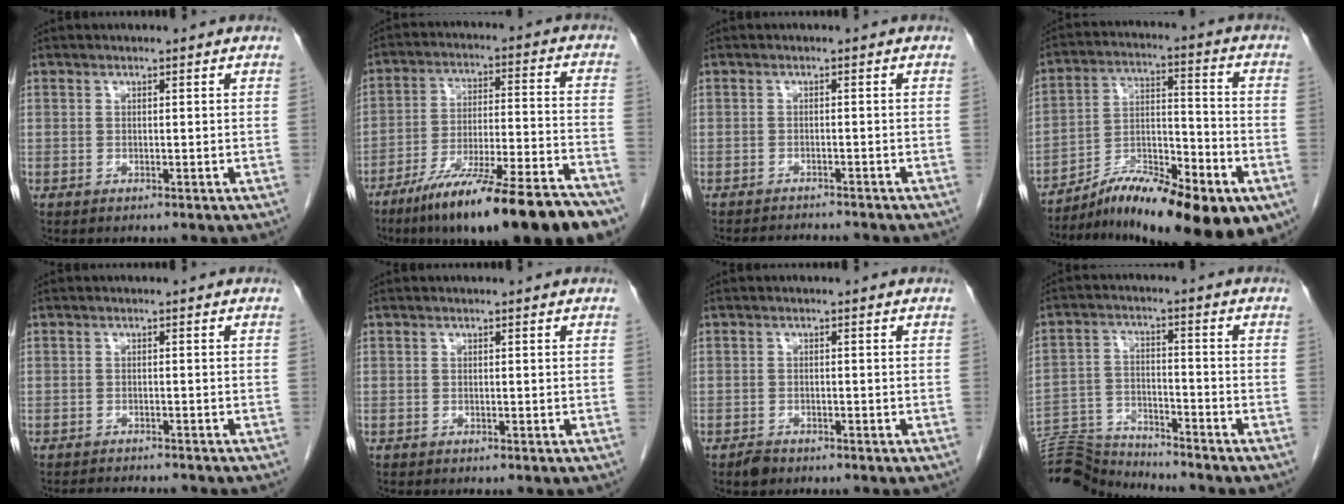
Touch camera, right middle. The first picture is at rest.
{"total": 22.4, "force": [-16.7, 2.0, 14.7], "torque": [-0.175, -0.009, -0.266]}
{"total": 4.8, "force": [-4.7, 0.3, 1.0], "torque": [-0.015, -0.012, -0.068]}
{"total": 19.0, "force": [-12.6, 4.5, 13.5], "torque": [-0.177, 0.013, -0.200]}
{"total": 6.0, "force": [-5.8, 0.6, 1.7], "torque": [-0.024, -0.011, -0.082]}
{"total": 0.0}
{"total": 1.7, "force": [-1.4, 0.8, 0.5], "torque": [-0.013, 0.000, -0.021]}
{"total": 11.6, "force": [-11.6, -0.3, 1.0], "torque": [-0.014, 0.010, -0.209]}